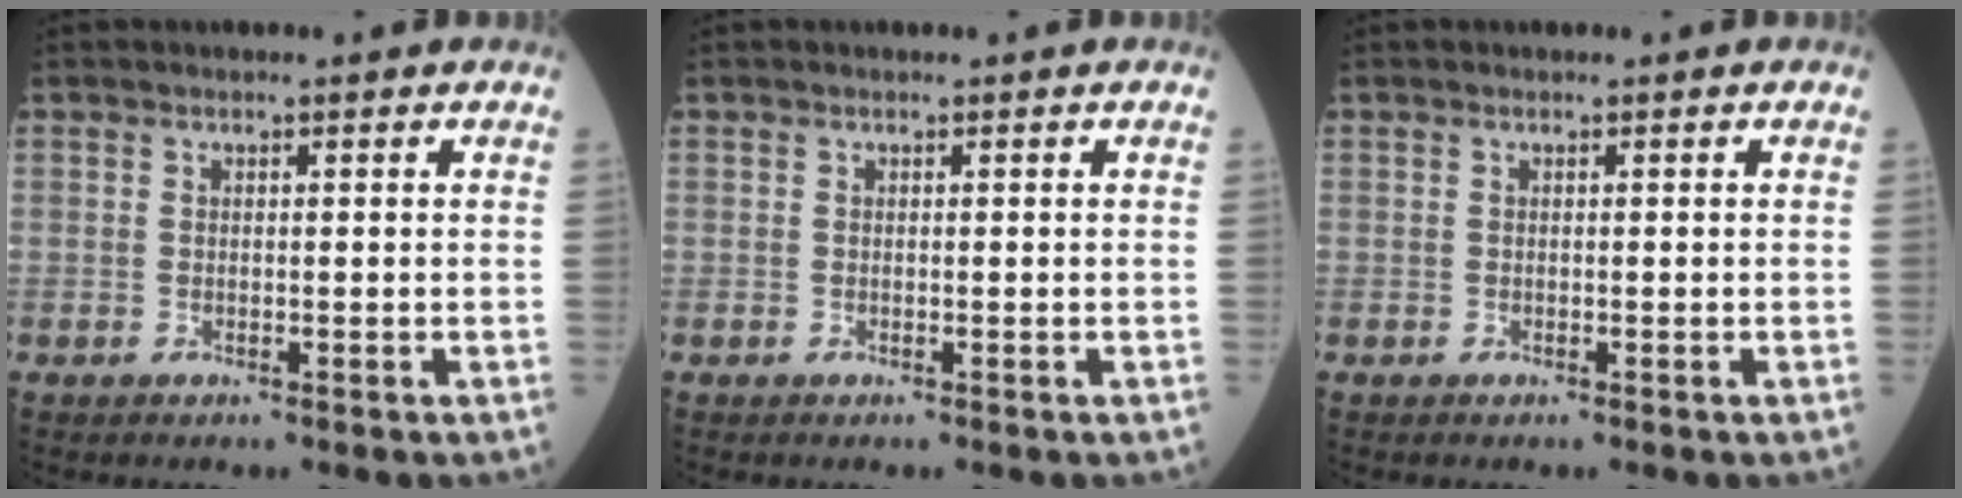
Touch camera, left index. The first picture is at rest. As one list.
[{"total": 0.0}, {"total": 0.0}]